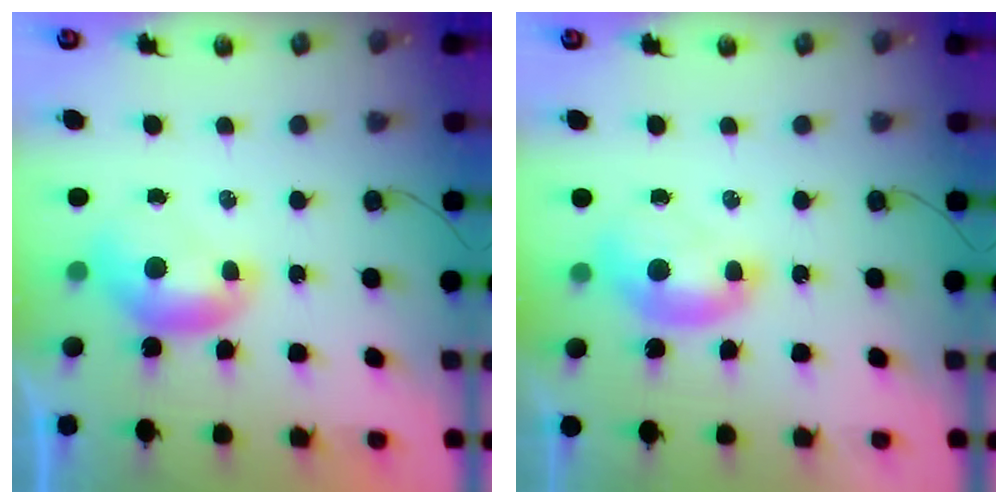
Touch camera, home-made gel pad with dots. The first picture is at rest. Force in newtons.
{"total": 1.3, "press": 1.2, "slide": 0.5}